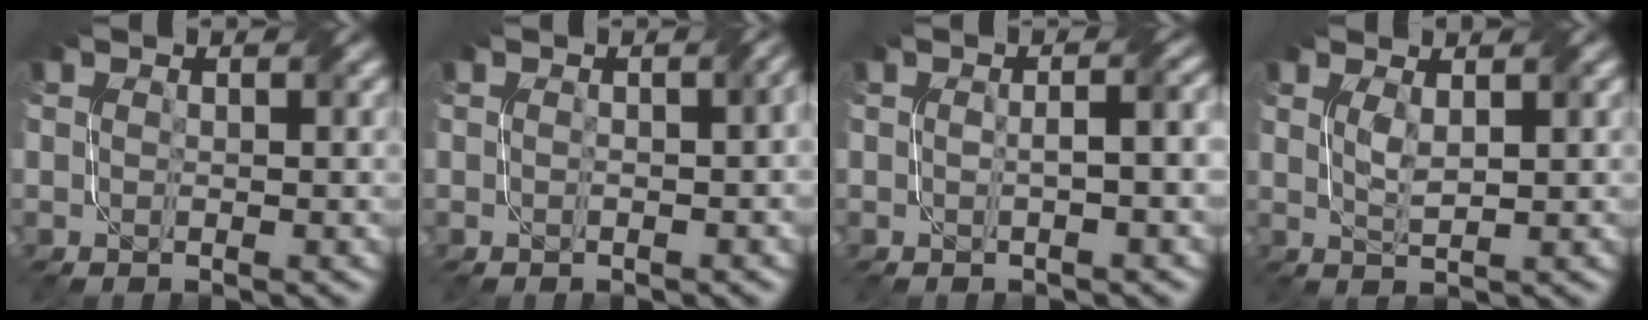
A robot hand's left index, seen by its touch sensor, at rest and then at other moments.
{"total": 2.1, "force": [0.0, 0.7, 1.9], "torque": [-0.018, 0.002, 0.001]}
{"total": 2.6, "force": [-0.1, 0.9, 2.5], "torque": [-0.025, 0.009, 0.000]}
{"total": 1.5, "force": [0.8, 0.3, 1.3], "torque": [-0.029, -0.002, 0.018]}